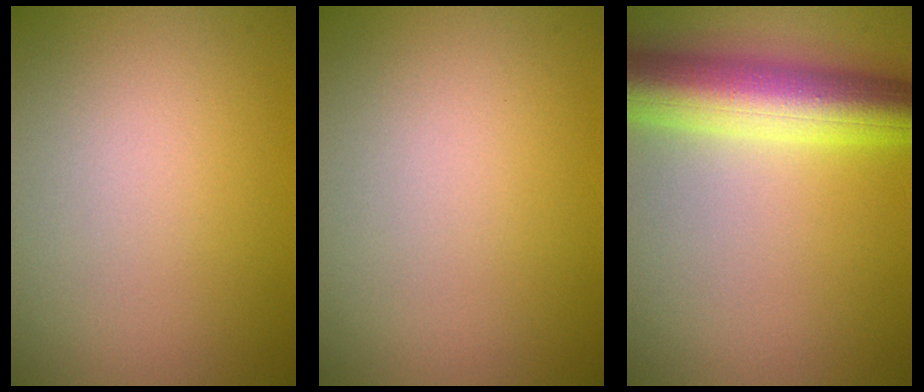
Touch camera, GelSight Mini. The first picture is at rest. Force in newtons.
{"total": 0.0}
{"total": 8.6, "press": 8.6, "slide": 0.3}